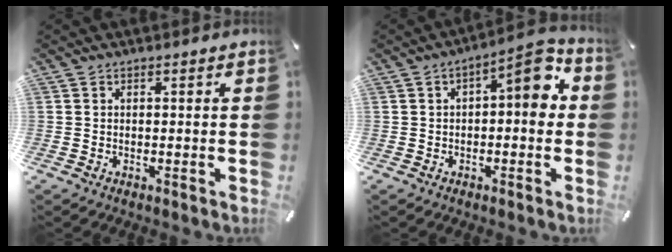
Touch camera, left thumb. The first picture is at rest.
{"total": 9.1, "force": [1.6, 3.6, 8.2], "torque": [-0.104, -0.016, 0.018]}